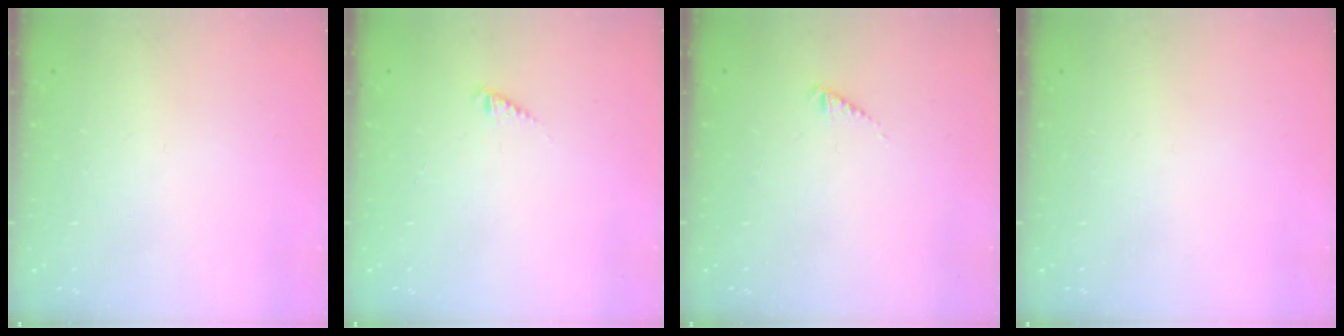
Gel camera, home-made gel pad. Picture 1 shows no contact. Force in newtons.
{"total": 0.5, "press": 0.5, "slide": 0.2}
{"total": 2.4, "press": 2.4, "slide": 0.4}
{"total": 0.0}